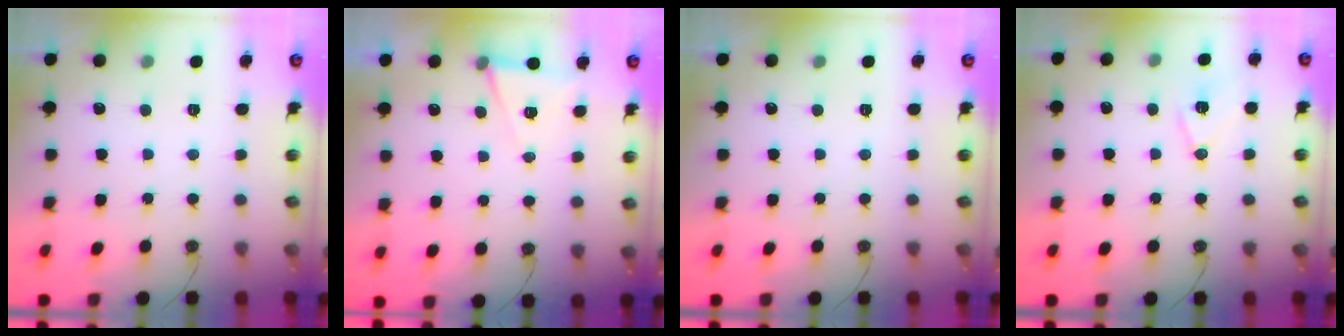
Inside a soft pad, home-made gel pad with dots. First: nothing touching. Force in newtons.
{"total": 5.7, "press": 3.5, "slide": 4.5}
{"total": 0.0}
{"total": 8.9, "press": 8.4, "slide": 3.0}